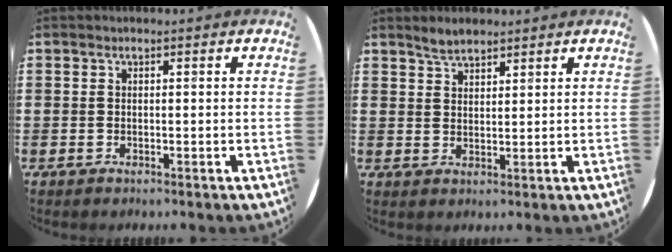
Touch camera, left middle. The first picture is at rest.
{"total": 2.7, "force": [2.5, 0.9, 0.5], "torque": [-0.014, 0.005, 0.048]}